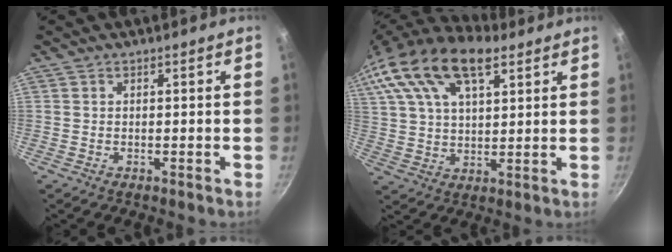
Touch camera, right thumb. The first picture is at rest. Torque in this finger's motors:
{"motor_torque": [-0.78, 1.75, 0.64, -0.31, 0.34]}